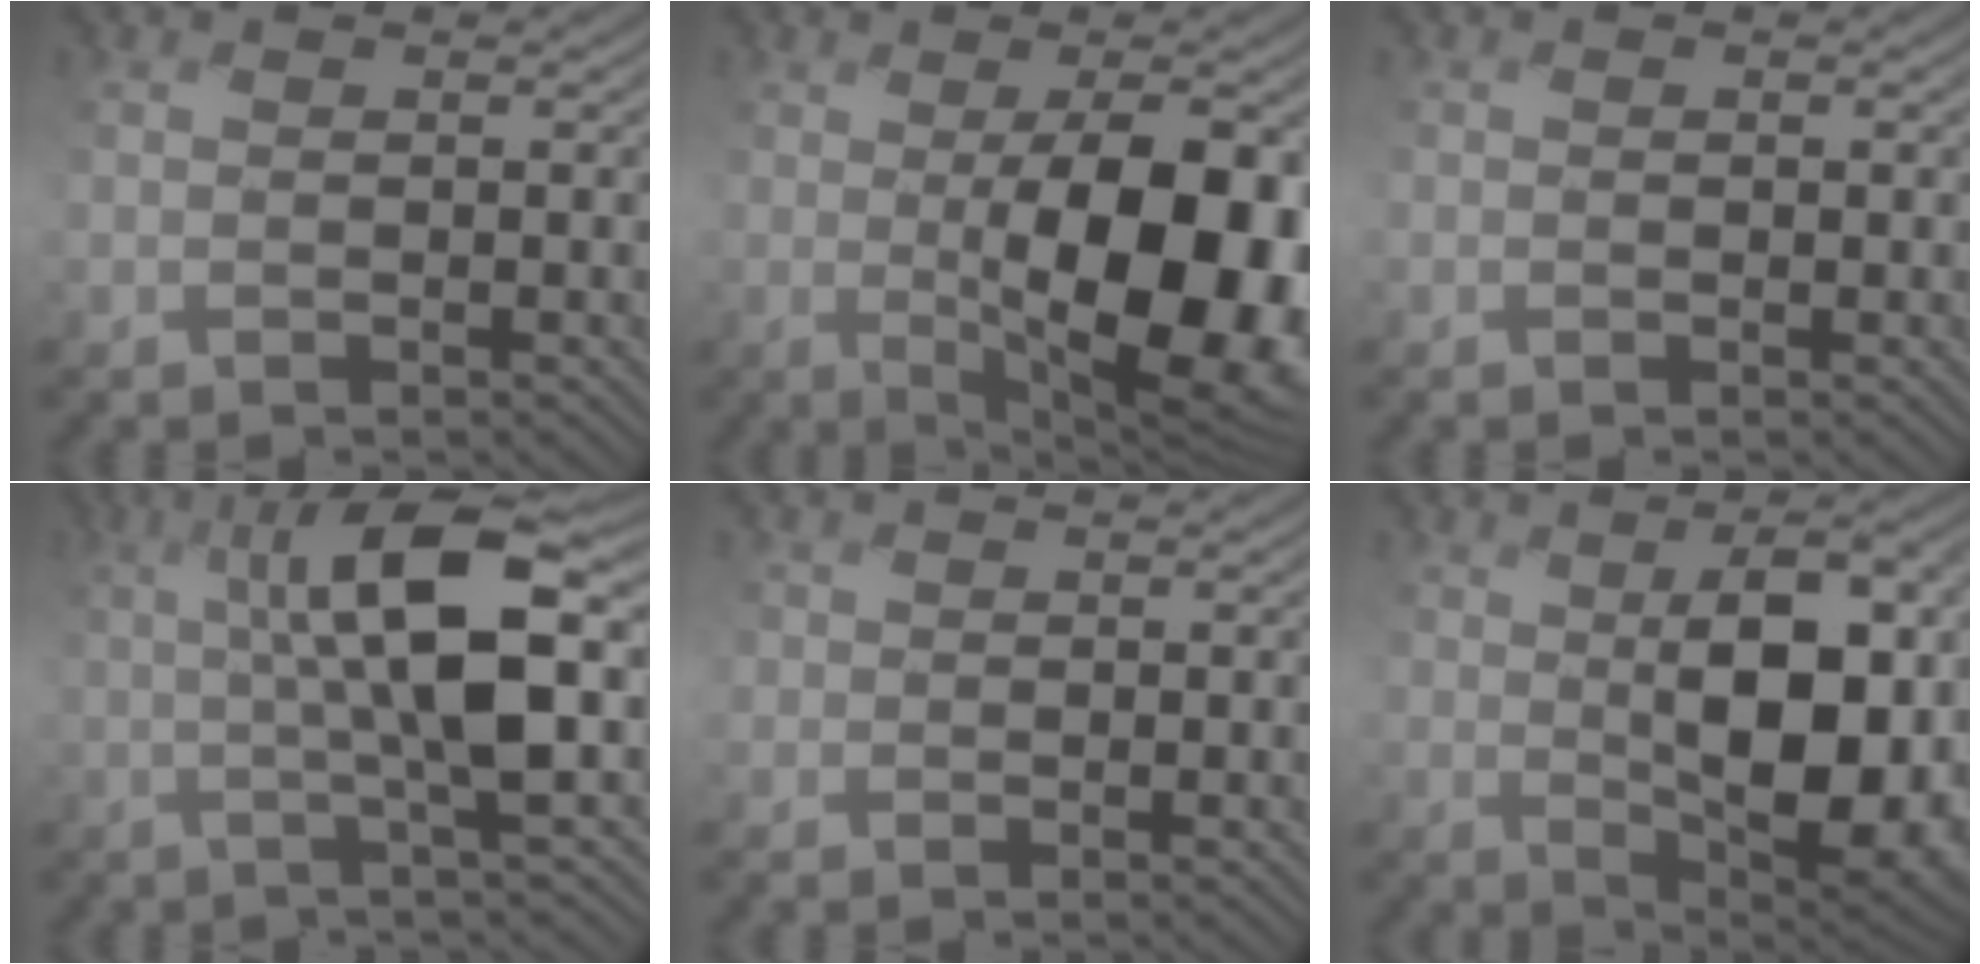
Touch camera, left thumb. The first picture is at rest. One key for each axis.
{"total": 13.2, "fx": -0.7, "fy": 5.3, "fz": 12.0, "tx": -0.167, "ty": -0.014, "tz": -0.003}
{"total": 0.0}
{"total": 10.2, "fx": 0.8, "fy": 1.5, "fz": 10.0, "tx": -0.158, "ty": 0.017, "tz": 0.005}
{"total": 0.7, "fx": 0.1, "fy": 0.6, "fz": -0.3, "tx": 0.005, "ty": -0.005, "tz": -0.004}
{"total": 13.4, "fx": 0.3, "fy": 6.5, "fz": 11.7, "tx": -0.166, "ty": -0.009, "tz": 0.012}